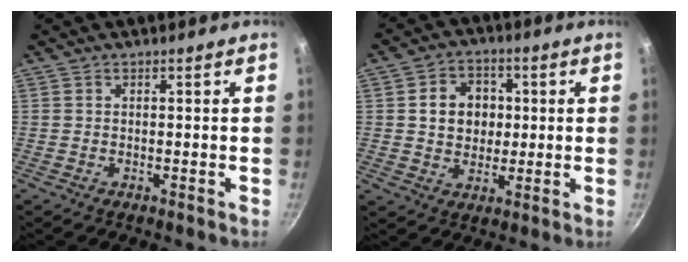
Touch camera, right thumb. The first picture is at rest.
{"total": 9.0, "force": [1.2, 7.6, 4.7], "torque": [-0.046, 0.007, 0.015]}